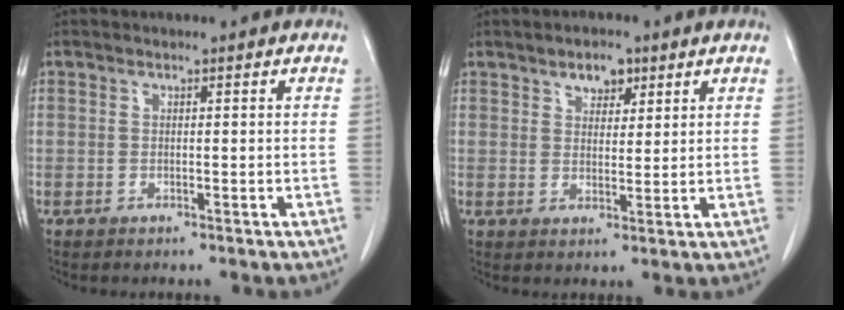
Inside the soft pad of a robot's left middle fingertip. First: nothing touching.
{"total": 3.8, "force": [2.4, 2.0, 2.1], "torque": [-0.033, 0.003, 0.039]}